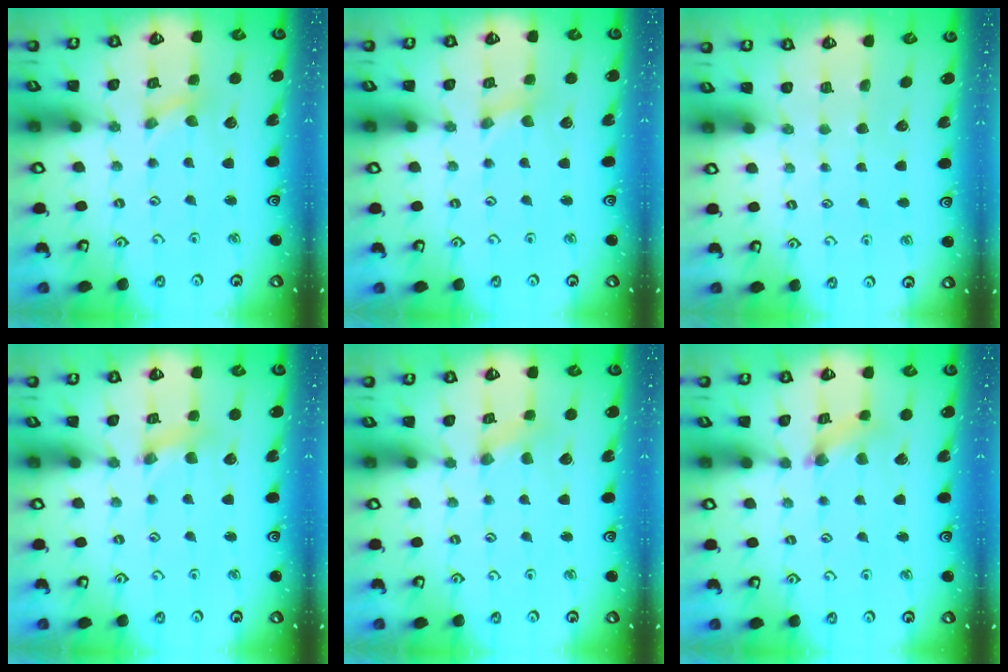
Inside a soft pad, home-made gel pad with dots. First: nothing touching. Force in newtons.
{"total": 0.0}
{"total": 0.0}
{"total": 2.9, "press": 2.9, "slide": 0.3}
{"total": 1.0, "press": 1.0, "slide": 0.2}
{"total": 3.2, "press": 3.2, "slide": 0.4}